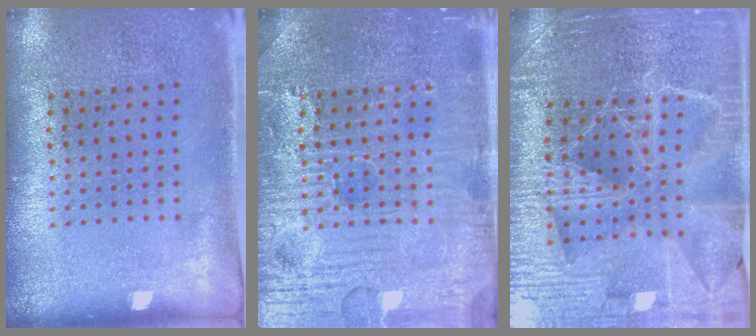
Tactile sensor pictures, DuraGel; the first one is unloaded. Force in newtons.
{"total": 4.8, "press": 4.8, "slide": 0.5}
{"total": 4.6, "press": 4.4, "slide": 1.5}